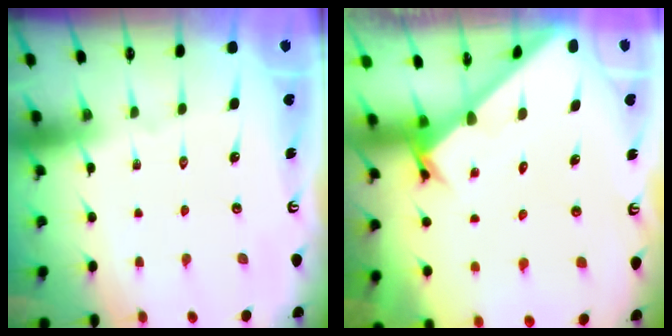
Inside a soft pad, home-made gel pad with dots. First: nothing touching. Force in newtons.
{"total": 2.7, "press": 2.6, "slide": 0.2}